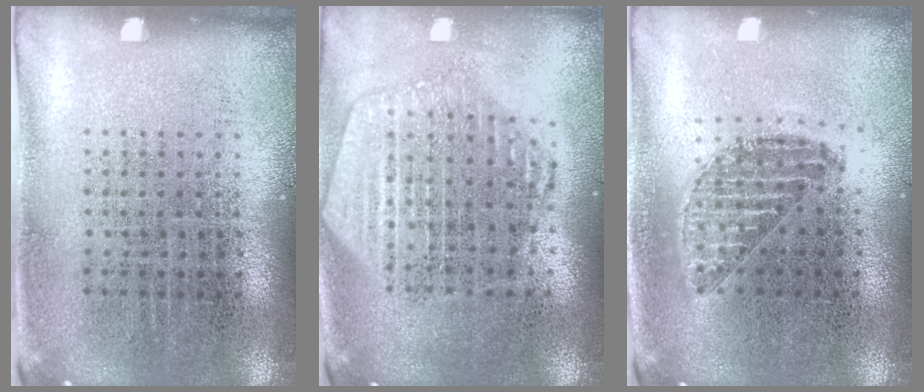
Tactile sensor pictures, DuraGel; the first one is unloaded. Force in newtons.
{"total": 2.1, "press": 1.9, "slide": 1.0}
{"total": 1.1, "press": 1.0, "slide": 0.5}